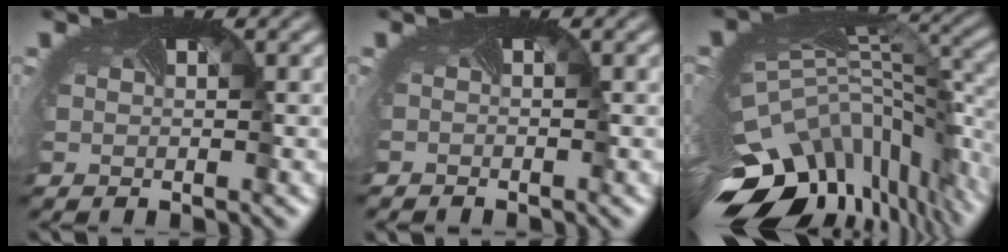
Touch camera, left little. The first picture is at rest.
{"total": 0.8, "force": [-0.7, -0.2, -0.3], "torque": [0.003, -0.007, -0.012]}
{"total": 14.2, "force": [-7.5, 7.2, 9.6], "torque": [-0.221, -0.044, -0.098]}